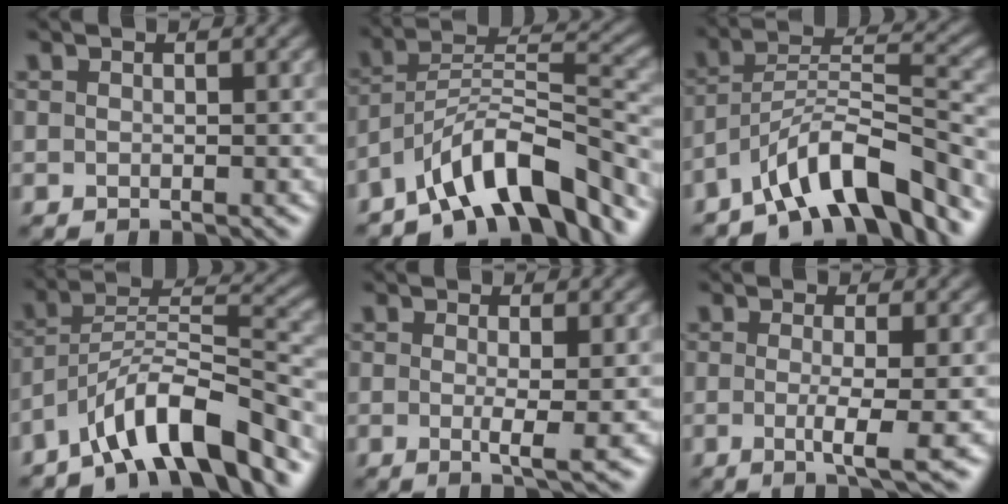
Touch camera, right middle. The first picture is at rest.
{"total": 9.7, "force": [-7.0, 2.9, 6.1], "torque": [-0.089, 0.011, -0.132]}
{"total": 8.9, "force": [-6.5, 2.3, 5.6], "torque": [-0.084, 0.011, -0.120]}
{"total": 9.3, "force": [-6.7, 2.4, 5.9], "torque": [-0.088, 0.013, -0.126]}
{"total": 2.5, "force": [-0.1, 0.3, 2.5], "torque": [-0.043, -0.008, -0.001]}
{"total": 3.7, "force": [-0.5, 0.7, 3.6], "torque": [-0.059, -0.010, -0.010]}